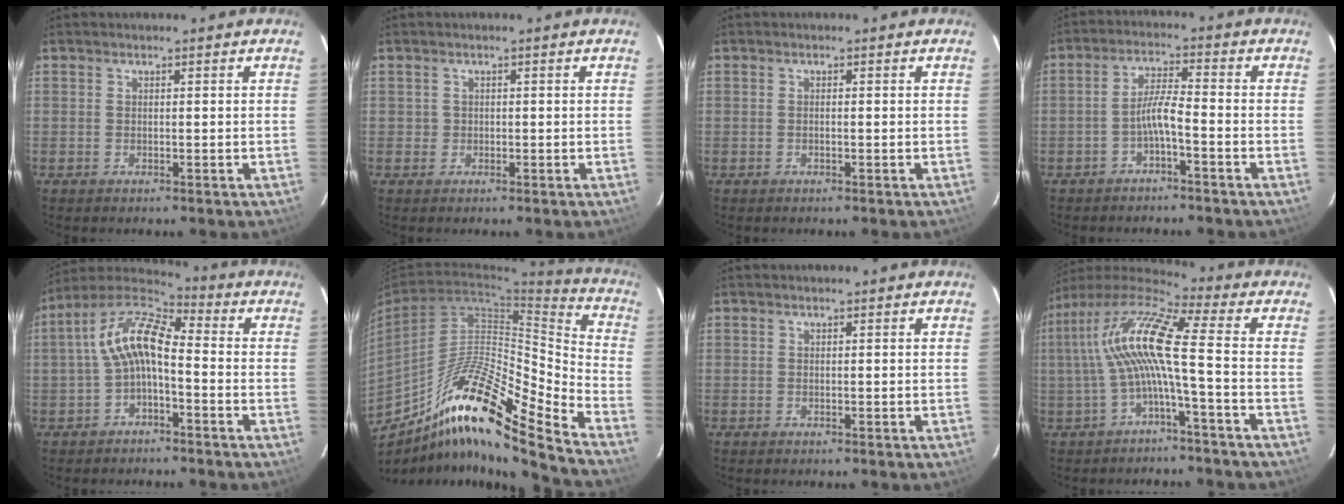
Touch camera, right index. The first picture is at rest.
{"total": 1.5, "force": [-0.3, 1.4, 0.3], "torque": [-0.003, 0.001, -0.001]}
{"total": 0.6, "force": [-0.2, 0.1, 0.5], "torque": [-0.009, 0.004, -0.002]}
{"total": 4.4, "force": [-2.5, 0.3, 3.7], "torque": [-0.079, 0.014, -0.043]}
{"total": 10.4, "force": [-2.0, 4.7, 9.0], "torque": [-0.188, 0.022, -0.037]}
{"total": 22.4, "force": [-15.5, 2.5, 15.9], "torque": [-0.256, -0.008, -0.272]}
{"total": 0.0}
{"total": 12.8, "force": [-1.3, 0.4, 12.7], "torque": [-0.251, 0.015, -0.022]}